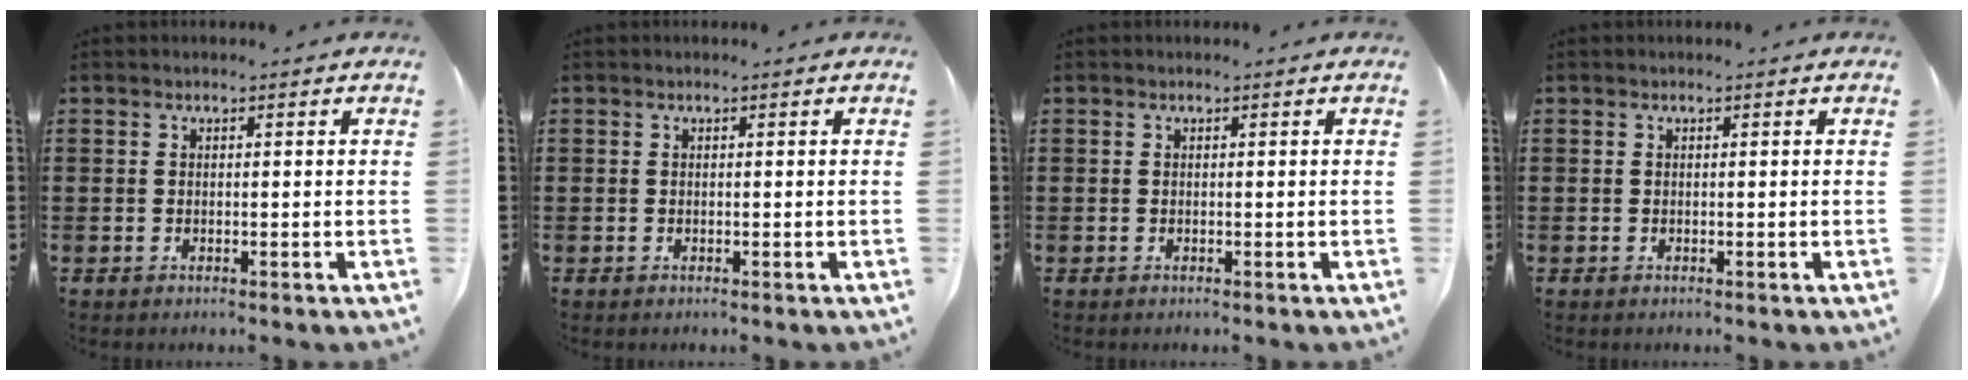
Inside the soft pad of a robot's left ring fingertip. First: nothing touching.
{"total": 0.0}
{"total": 0.0}
{"total": 0.0}